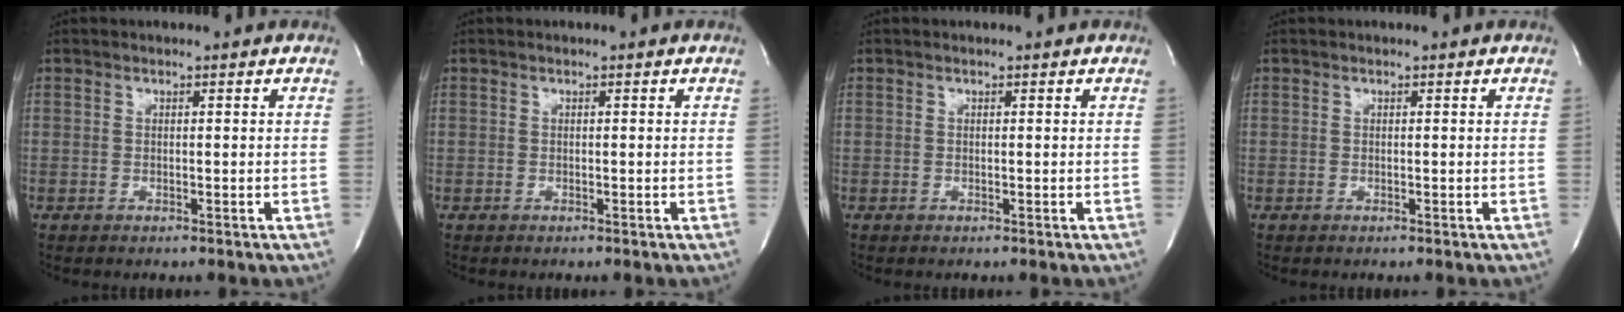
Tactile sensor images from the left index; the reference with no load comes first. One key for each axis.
{"total": 0.0}
{"total": 0.0}
{"total": 0.0}